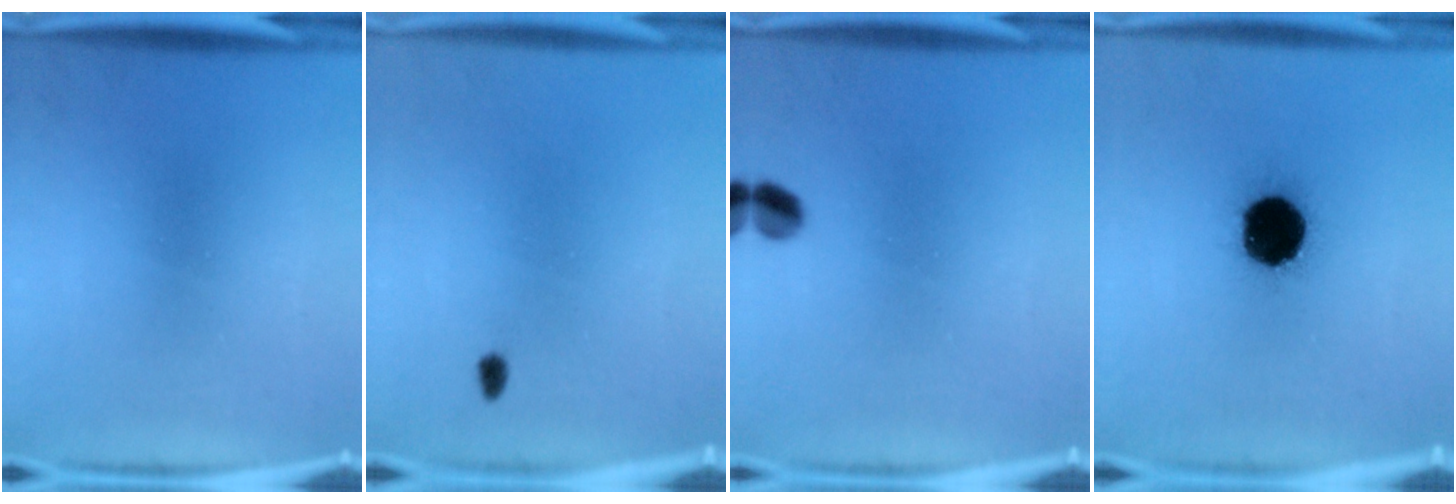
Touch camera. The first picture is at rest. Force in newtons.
{"total": 1.5}
{"total": 3.5}
{"total": 19.7}